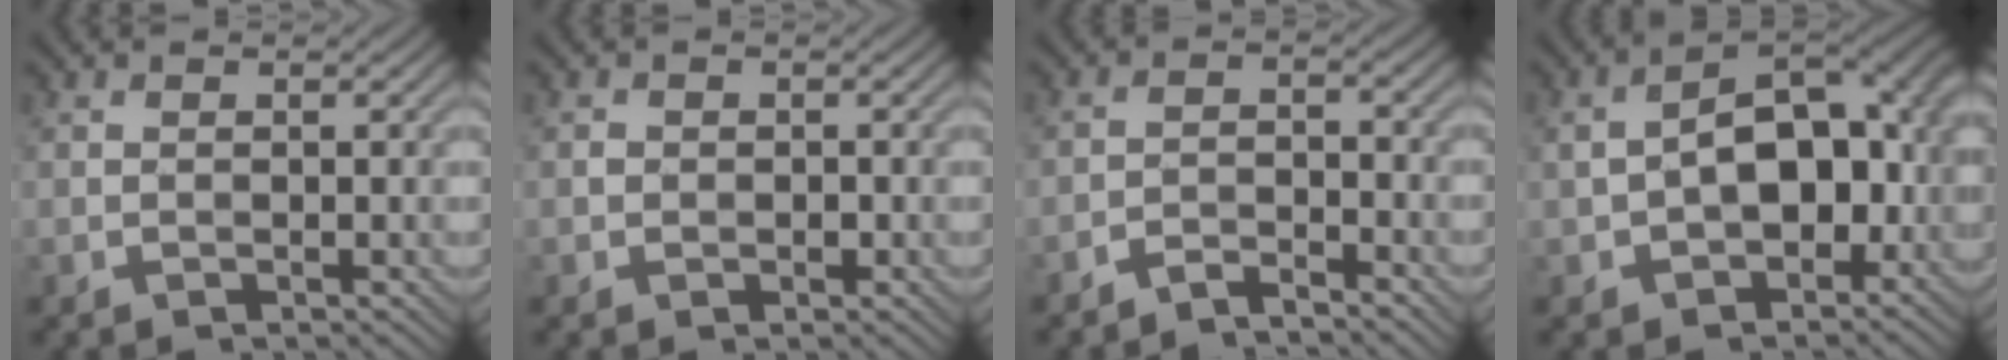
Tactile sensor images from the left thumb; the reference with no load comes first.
{"total": 1.1, "force": [-0.2, 1.0, 0.5], "torque": [-0.007, -0.005, -0.005]}
{"total": 3.1, "force": [-2.9, 0.5, 1.1], "torque": [-0.019, 0.003, -0.061]}
{"total": 13.7, "force": [-1.1, 8.4, 10.7], "torque": [-0.163, 0.005, -0.019]}